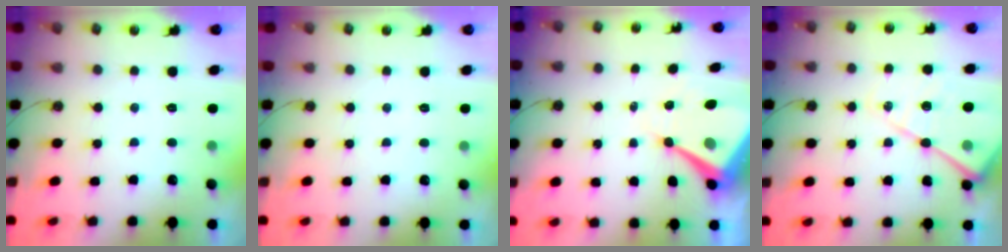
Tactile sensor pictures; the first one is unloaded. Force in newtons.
{"total": 2.8, "press": 2.8, "slide": 0.5}
{"total": 12.4, "press": 12.4, "slide": 1.1}
{"total": 16.4, "press": 16.4, "slide": 1.4}